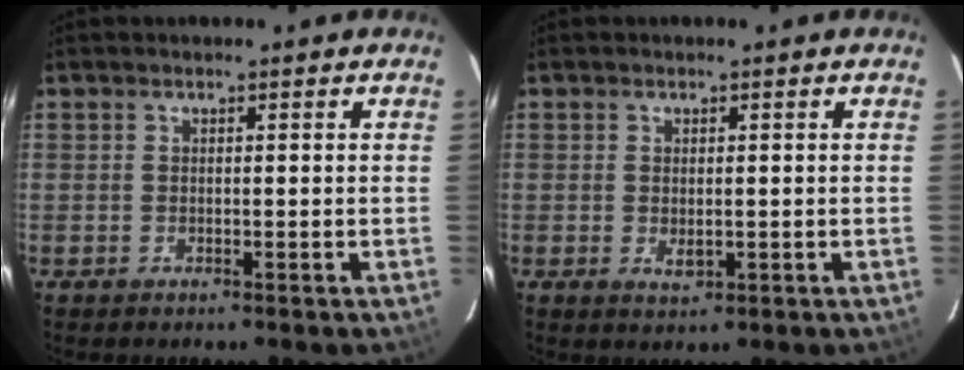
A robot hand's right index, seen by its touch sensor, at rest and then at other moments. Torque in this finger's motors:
{"motor_torque": [0.29, 0.13, 0.17, 0.02]}